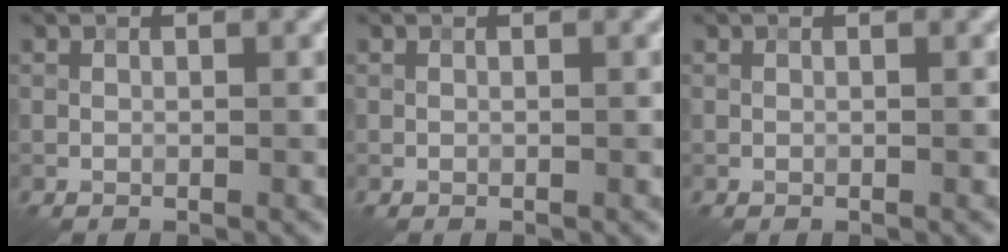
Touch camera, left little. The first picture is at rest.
{"total": 0.0}
{"total": 0.0}